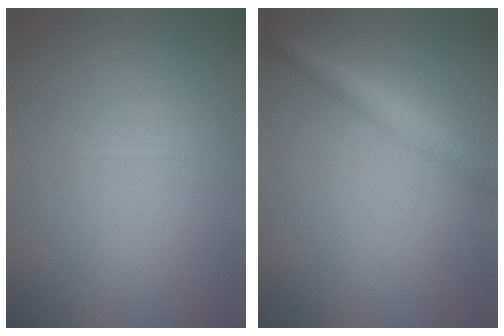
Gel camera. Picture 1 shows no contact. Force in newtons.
{"total": 3.5, "press": 3.5, "slide": 0.1}